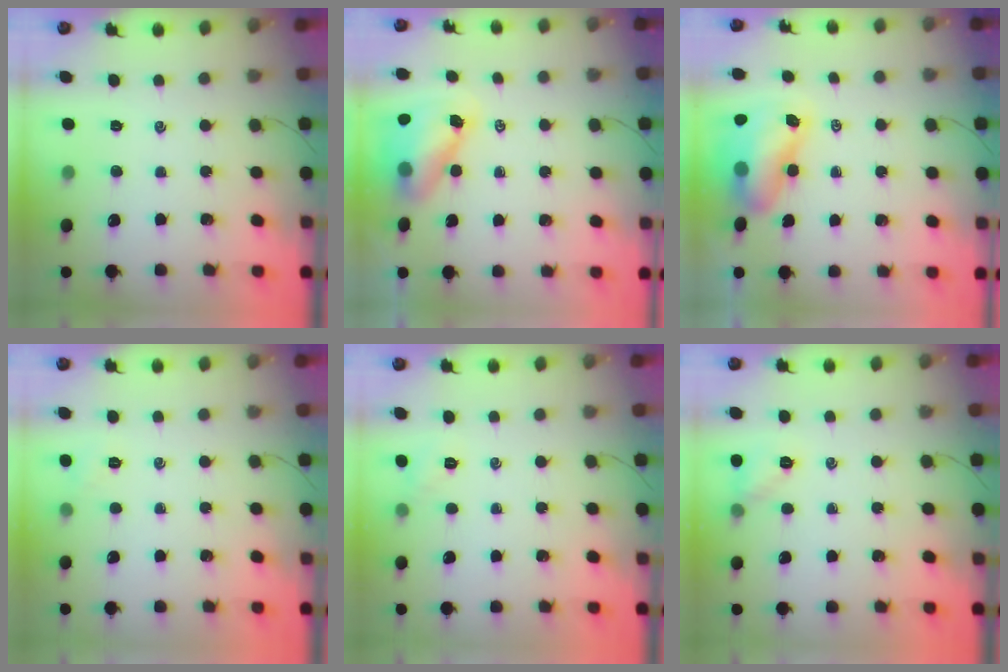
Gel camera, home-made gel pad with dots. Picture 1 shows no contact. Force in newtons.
{"total": 9.2, "press": 9.0, "slide": 1.6}
{"total": 9.0, "press": 8.8, "slide": 1.9}
{"total": 4.0, "press": 3.8, "slide": 1.2}
{"total": 5.2, "press": 4.9, "slide": 1.7}
{"total": 6.4, "press": 6.3, "slide": 0.9}